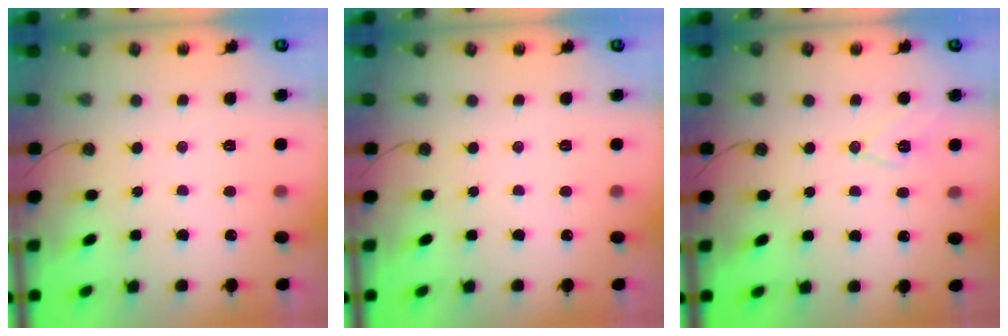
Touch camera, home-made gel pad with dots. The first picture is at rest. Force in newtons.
{"total": 0.0}
{"total": 8.4, "press": 7.5, "slide": 3.8}